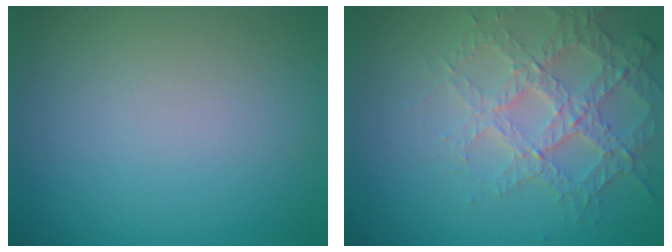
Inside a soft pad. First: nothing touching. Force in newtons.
{"total": 3.8, "press": 3.7, "slide": 0.9}